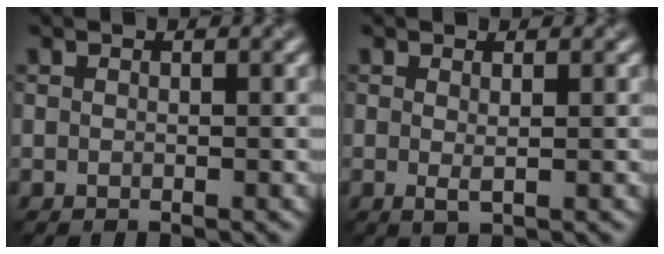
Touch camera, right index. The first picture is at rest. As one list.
[{"total": 0.9, "force": [0.2, 0.2, 0.9], "torque": [-0.017, -0.005, 0.003]}]